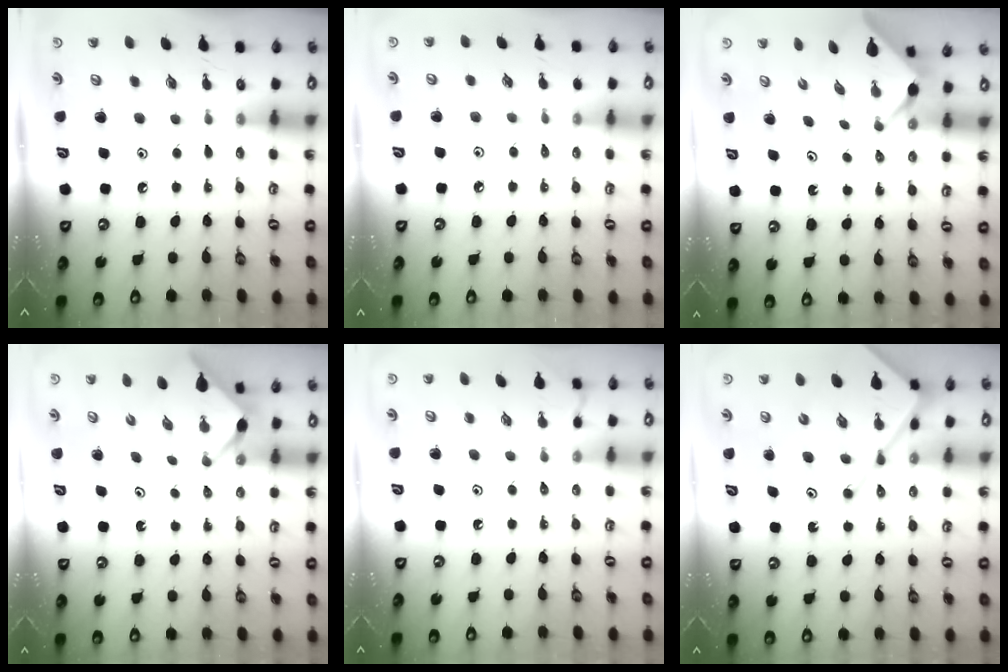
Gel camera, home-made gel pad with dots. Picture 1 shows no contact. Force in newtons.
{"total": 2.2, "press": 2.1, "slide": 0.5}
{"total": 2.3, "press": 2.3, "slide": 0.3}
{"total": 2.5, "press": 2.5, "slide": 0.3}
{"total": 2.9, "press": 2.8, "slide": 0.6}
{"total": 10.7, "press": 10.7, "slide": 0.9}